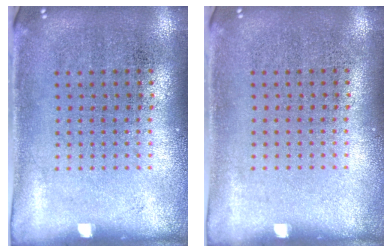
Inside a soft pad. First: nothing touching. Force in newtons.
{"total": 0.0}